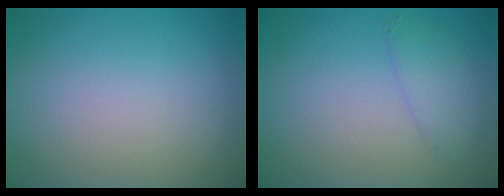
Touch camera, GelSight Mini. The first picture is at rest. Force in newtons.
{"total": 1.8, "press": 1.8, "slide": 0.1}